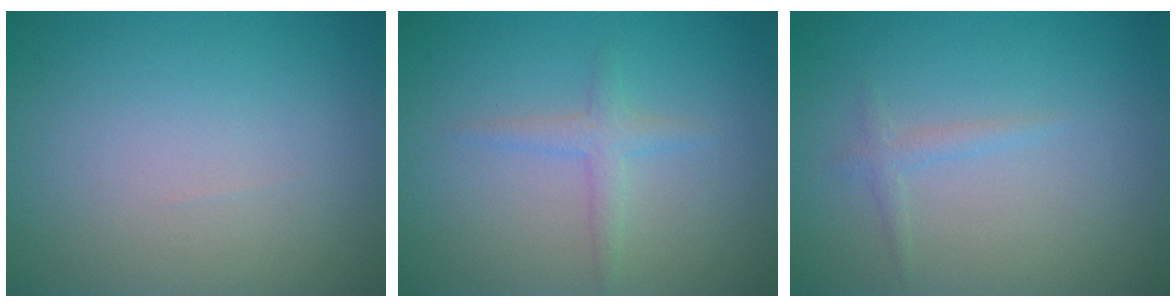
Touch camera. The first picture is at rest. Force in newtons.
{"total": 1.6, "press": 1.6, "slide": 0.1}
{"total": 0.6, "press": 0.6, "slide": 0.1}